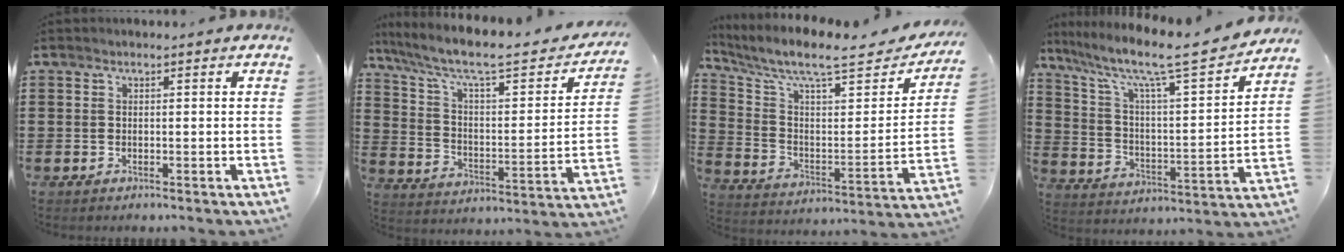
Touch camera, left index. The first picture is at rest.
{"total": 7.6, "force": [5.5, 1.5, 5.1], "torque": [-0.123, -0.043, 0.086]}
{"total": 9.1, "force": [7.4, 1.5, 5.1], "torque": [-0.123, -0.054, 0.121]}
{"total": 9.6, "force": [7.6, 0.9, 5.7], "torque": [-0.135, -0.061, 0.118]}